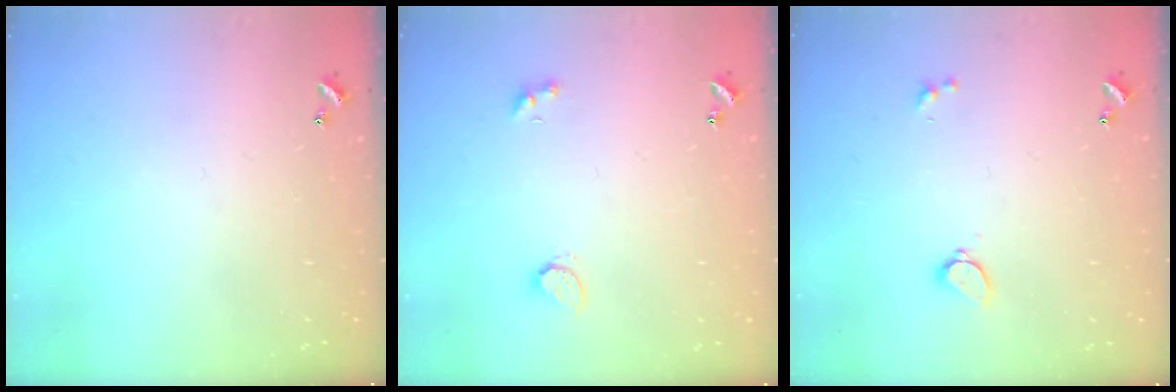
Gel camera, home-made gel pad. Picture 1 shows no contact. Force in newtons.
{"total": 2.4, "press": 2.4, "slide": 0.5}
{"total": 1.7, "press": 1.7, "slide": 0.5}